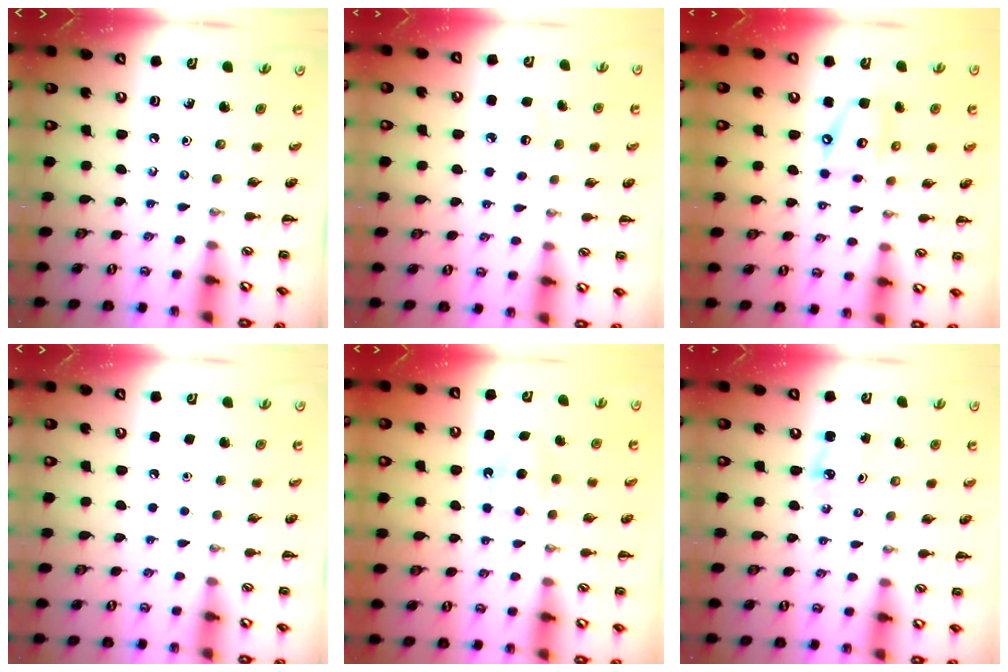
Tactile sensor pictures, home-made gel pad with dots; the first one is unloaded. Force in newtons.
{"total": 6.7, "press": 6.5, "slide": 1.6}
{"total": 9.9, "press": 9.8, "slide": 1.8}
{"total": 1.6, "press": 1.6, "slide": 0.1}
{"total": 6.1, "press": 5.9, "slide": 1.7}
{"total": 2.6, "press": 2.6, "slide": 0.4}